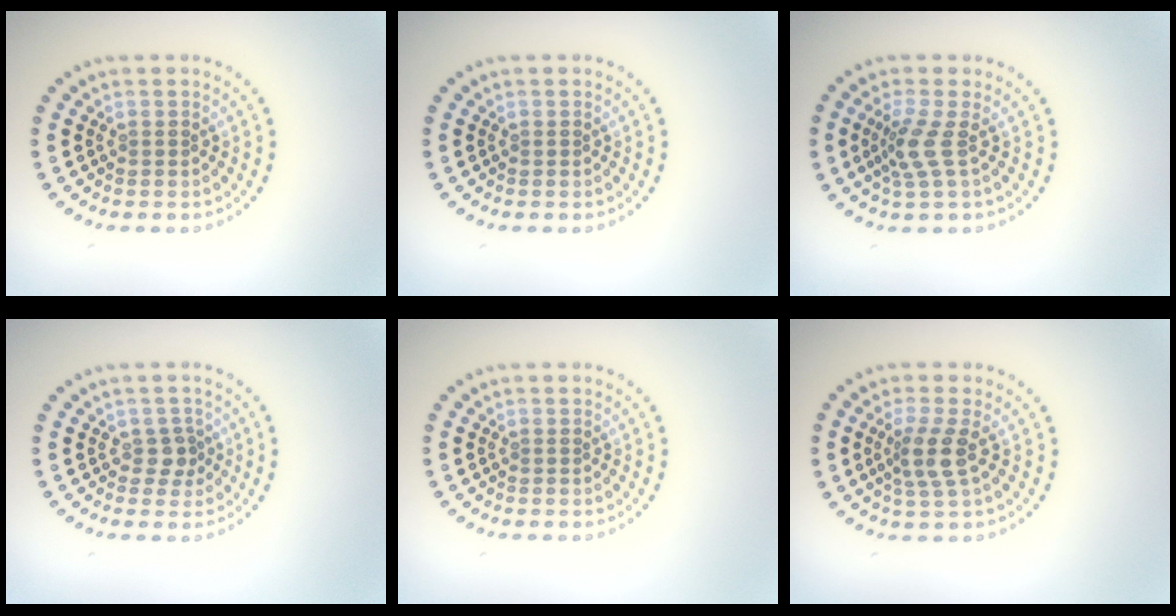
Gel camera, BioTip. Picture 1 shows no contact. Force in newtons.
{"total": 0.0}
{"total": 2.5, "press": 1.9, "slide": 1.7}
{"total": 1.6, "press": 1.3, "slide": 1.0}
{"total": 0.0}
{"total": 2.8, "press": 2.3, "slide": 1.7}